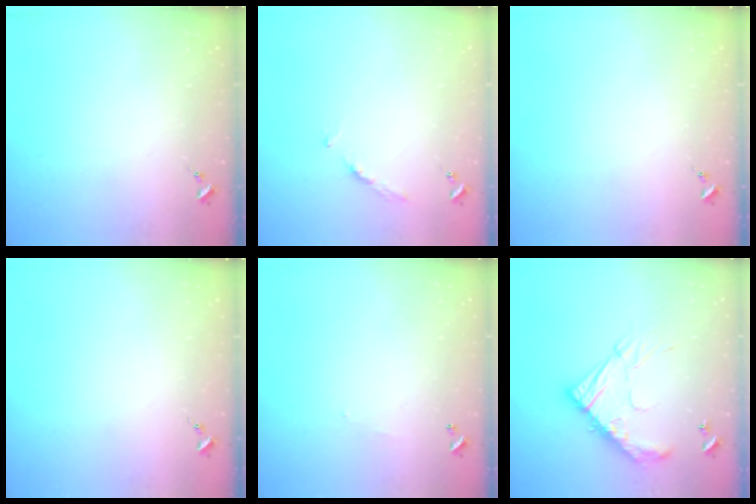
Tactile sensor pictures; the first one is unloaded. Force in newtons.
{"total": 3.9, "press": 3.9, "slide": 0.5}
{"total": 0.0}
{"total": 0.0}
{"total": 3.7, "press": 3.7, "slide": 0.2}
{"total": 17.6, "press": 17.6, "slide": 1.2}